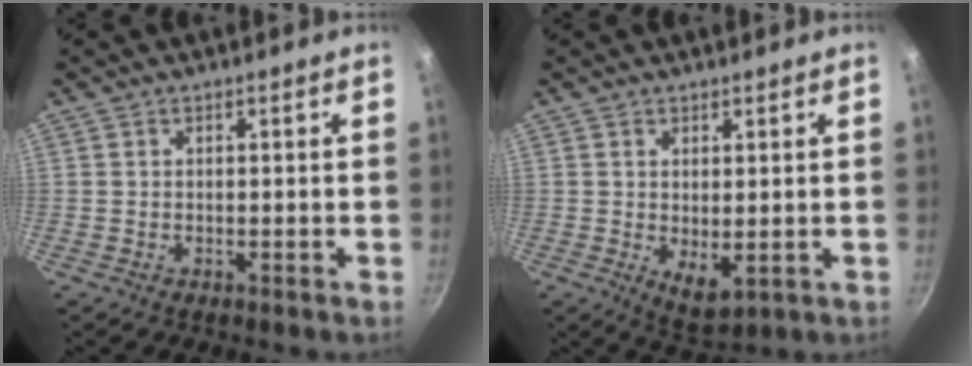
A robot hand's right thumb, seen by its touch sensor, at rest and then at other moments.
{"total": 5.3, "force": [0.1, 2.6, 4.6], "torque": [-0.065, -0.018, 0.012]}